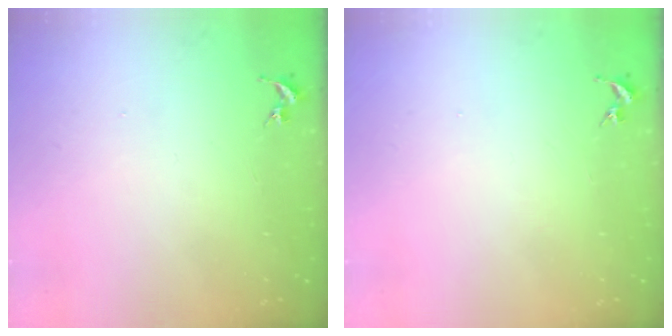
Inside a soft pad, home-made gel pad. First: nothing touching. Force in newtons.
{"total": 0.0}